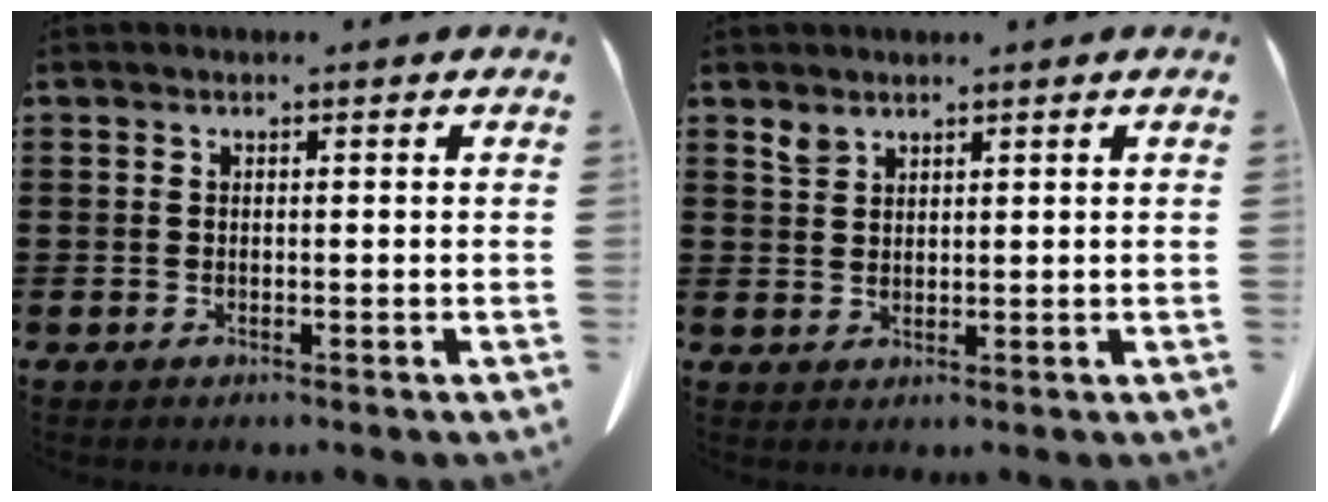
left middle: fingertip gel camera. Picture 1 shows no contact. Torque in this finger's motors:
{"motor_torque": [0.23, 0.17, -0.09, -0.03]}